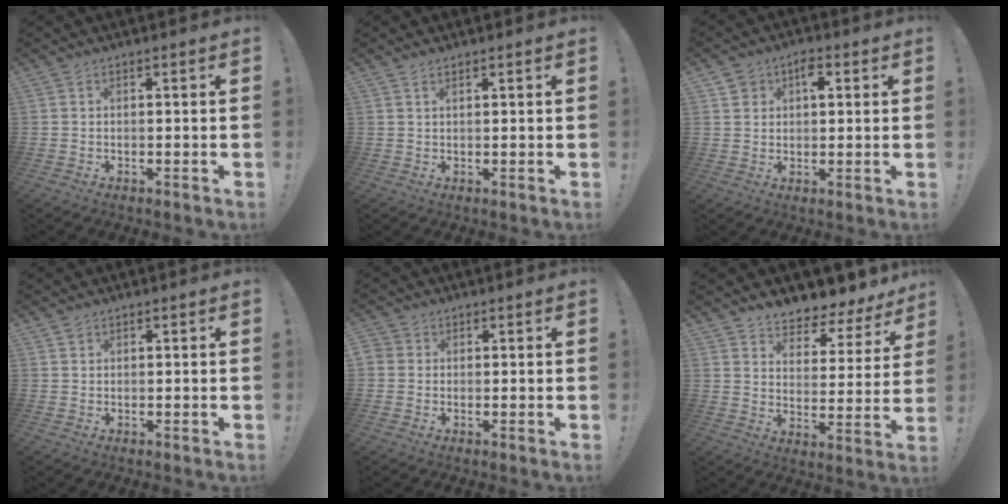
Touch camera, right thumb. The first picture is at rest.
{"total": 1.1, "force": [0.9, 0.3, 0.6], "torque": [-0.010, -0.001, 0.016]}
{"total": 5.1, "force": [2.0, 4.2, 2.0], "torque": [-0.019, -0.007, 0.030]}
{"total": 1.0, "force": [0.8, 0.7, 0.1], "torque": [0.004, -0.002, 0.014]}
{"total": 2.4, "force": [0.3, 2.2, 0.8], "torque": [-0.009, 0.003, 0.006]}
{"total": 6.0, "force": [5.3, 2.4, 1.4], "torque": [-0.013, -0.063, 0.092]}